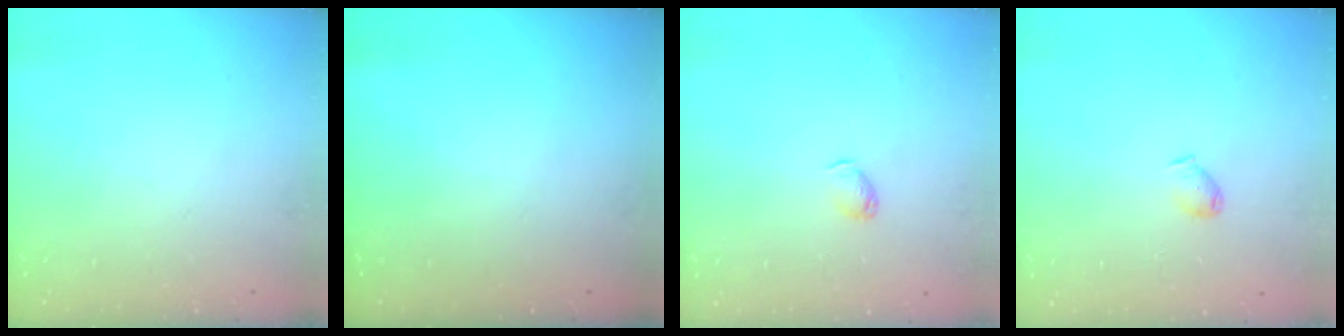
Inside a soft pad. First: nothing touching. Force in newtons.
{"total": 0.0}
{"total": 2.9, "press": 2.9, "slide": 0.5}
{"total": 3.9, "press": 3.8, "slide": 0.7}